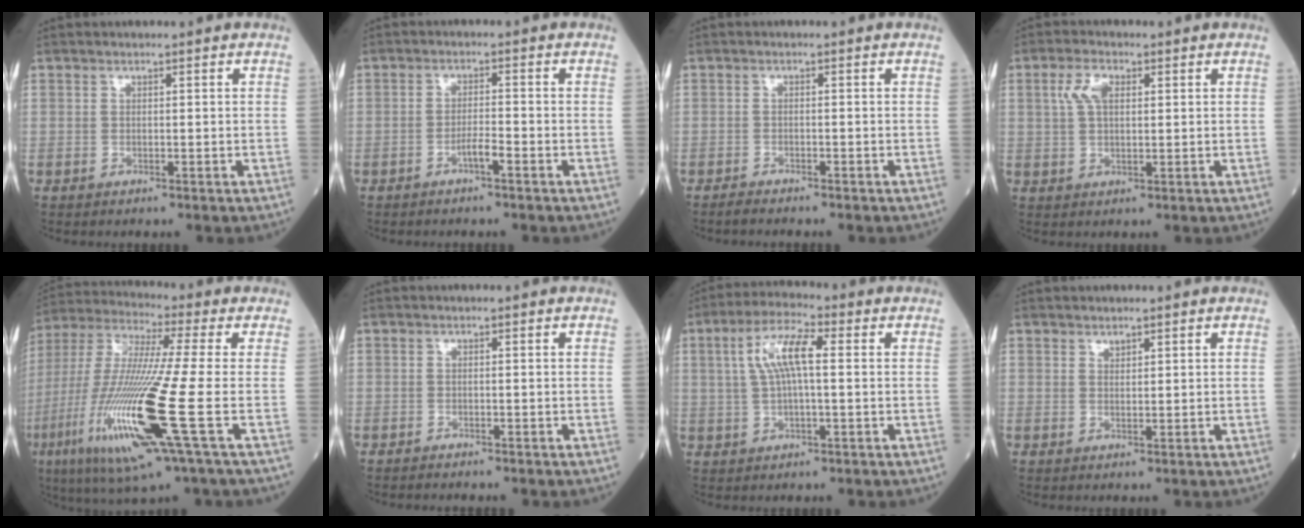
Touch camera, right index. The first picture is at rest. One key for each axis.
{"total": 2.2, "fx": -1.4, "fy": 0.0, "fz": 1.7, "tx": -0.027, "ty": 0.002, "tz": -0.026}
{"total": 1.7, "fx": -1.6, "fy": 0.1, "fz": 0.6, "tx": -0.020, "ty": -0.005, "tz": -0.025}
{"total": 4.2, "fx": 1.5, "fy": 1.9, "fz": 3.5, "tx": -0.078, "ty": 0.012, "tz": 0.030}
{"total": 19.9, "fx": -6.1, "fy": 0.1, "fz": 19.0, "tx": -0.427, "ty": -0.035, "tz": -0.123}
{"total": 1.4, "fx": -1.3, "fy": 0.1, "fz": 0.6, "tx": -0.013, "ty": -0.003, "tz": -0.016}
{"total": 7.6, "fx": 1.4, "fy": 1.8, "fz": 7.3, "tx": -0.152, "ty": 0.020, "tz": 0.027}
{"total": 0.8, "fx": 0.7, "fy": 0.3, "fz": 0.3, "tx": -0.008, "ty": -0.004, "tz": 0.013}